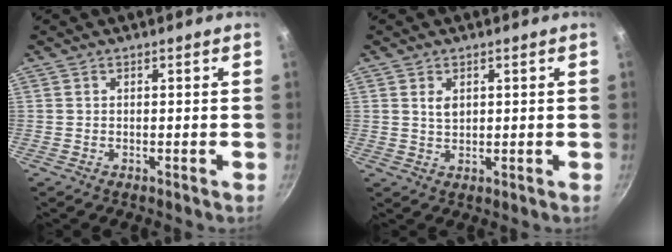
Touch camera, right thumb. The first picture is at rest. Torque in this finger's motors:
{"motor_torque": [0.32, -0.40, 0.52, -0.07, 0.05]}